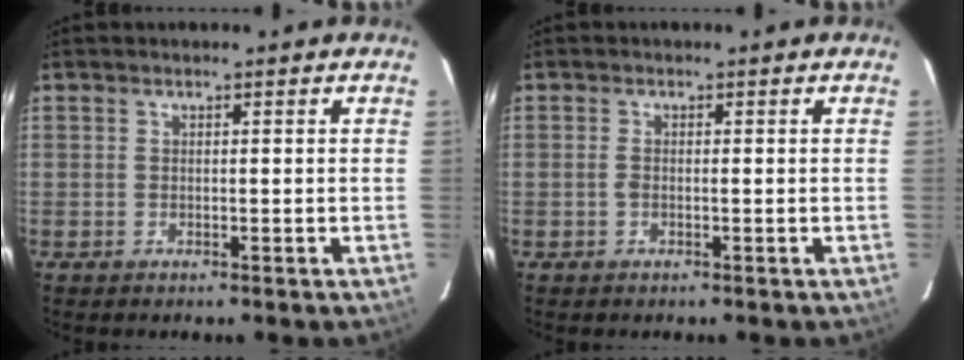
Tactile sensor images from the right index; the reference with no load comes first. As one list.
[{"total": 0.8, "force": [-0.2, 0.3, 0.8], "torque": [-0.017, 0.001, -0.003]}]